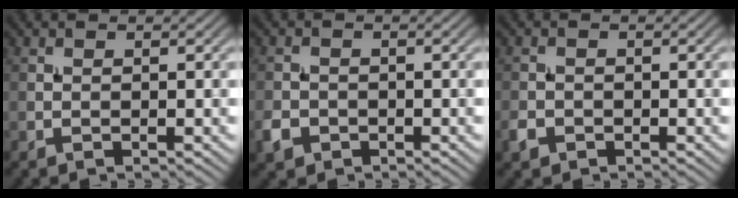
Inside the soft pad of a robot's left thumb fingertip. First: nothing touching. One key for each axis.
{"total": 2.4, "fx": -1.3, "fy": 1.9, "fz": 0.9, "tx": -0.022, "ty": -0.005, "tz": -0.030}
{"total": 1.6, "fx": -0.9, "fy": 1.2, "fz": 0.5, "tx": -0.011, "ty": -0.002, "tz": -0.023}